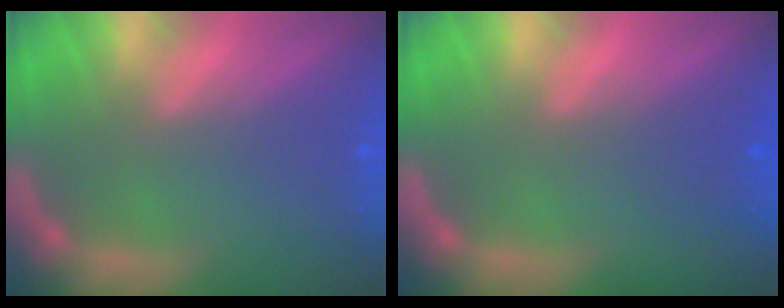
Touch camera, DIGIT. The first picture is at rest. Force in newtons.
{"total": 1.4}